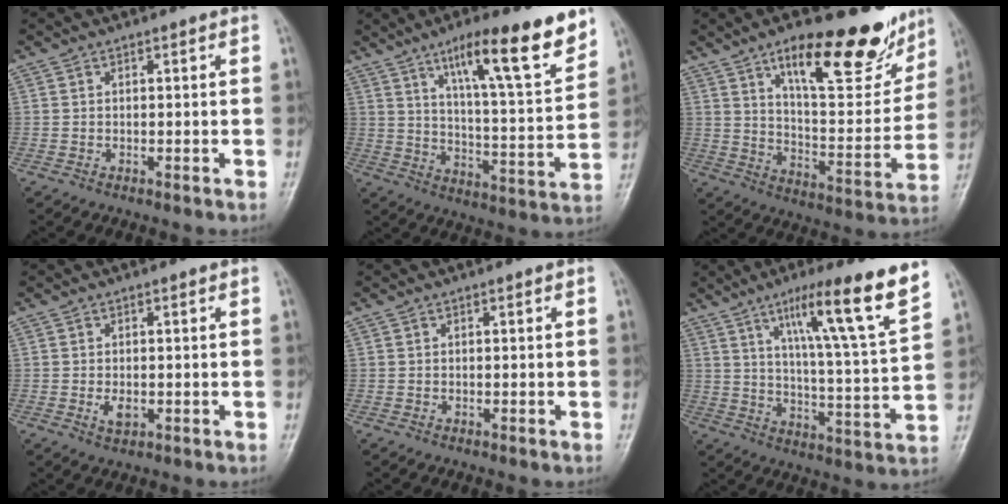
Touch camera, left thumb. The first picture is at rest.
{"total": 18.2, "force": [11.6, 3.2, 13.7], "torque": [-0.182, -0.060, 0.183]}
{"total": 21.7, "force": [14.3, 7.3, 14.5], "torque": [-0.159, -0.072, 0.223]}
{"total": 2.3, "force": [-0.3, 1.4, 1.8], "torque": [-0.031, -0.004, -0.004]}
{"total": 0.0}
{"total": 17.8, "force": [10.5, 0.9, 14.4], "torque": [-0.208, -0.048, 0.162]}